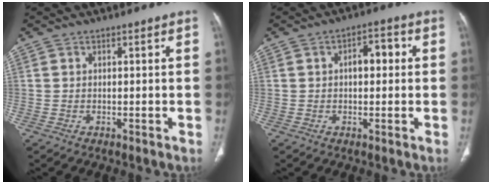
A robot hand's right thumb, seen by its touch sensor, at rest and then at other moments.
{"total": 5.0, "force": [0.6, 2.8, 4.0], "torque": [-0.048, 0.017, 0.004]}